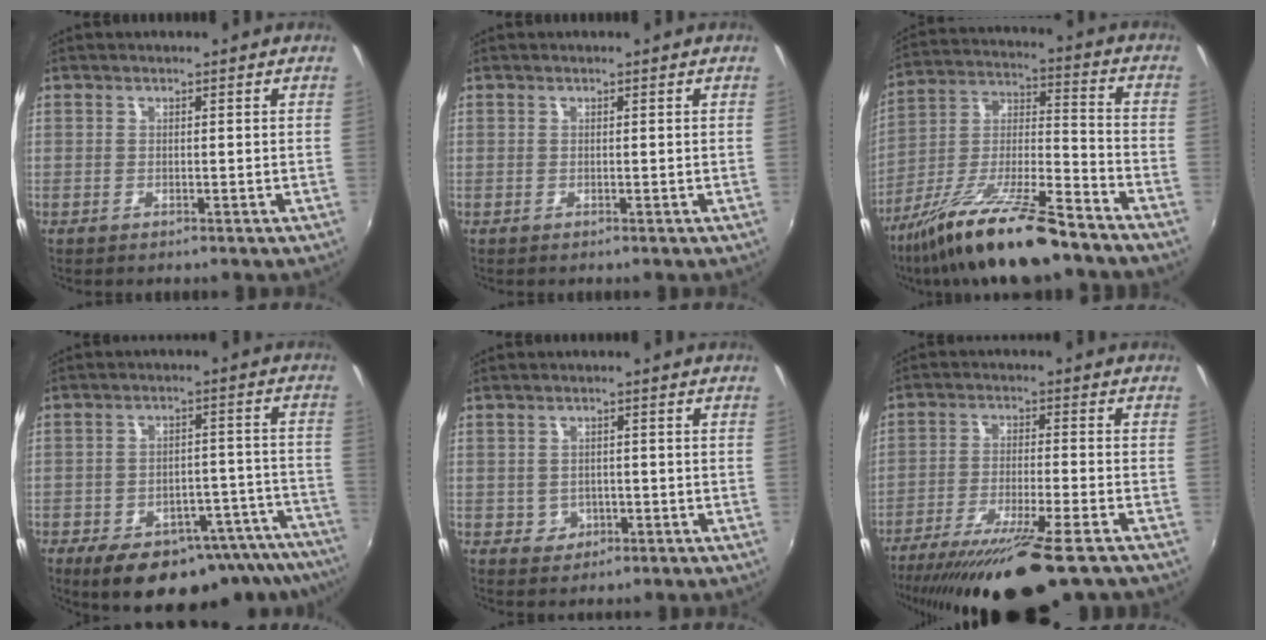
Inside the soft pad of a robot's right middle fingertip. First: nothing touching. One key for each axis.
{"total": 0.0}
{"total": 19.2, "fx": -14.1, "fy": 3.7, "fz": 12.5, "tx": -0.235, "ty": -0.010, "tz": -0.248}
{"total": 20.0, "fx": -15.4, "fy": 7.4, "fz": 10.5, "tx": -0.149, "ty": -0.004, "tz": -0.185}
{"total": 3.5, "fx": -0.9, "fy": 3.2, "fz": 0.9, "tx": -0.023, "ty": 0.003, "tz": -0.008}
{"total": 18.4, "fx": -14.1, "fy": 2.3, "fz": 11.6, "tx": -0.221, "ty": -0.051, "tz": -0.231}